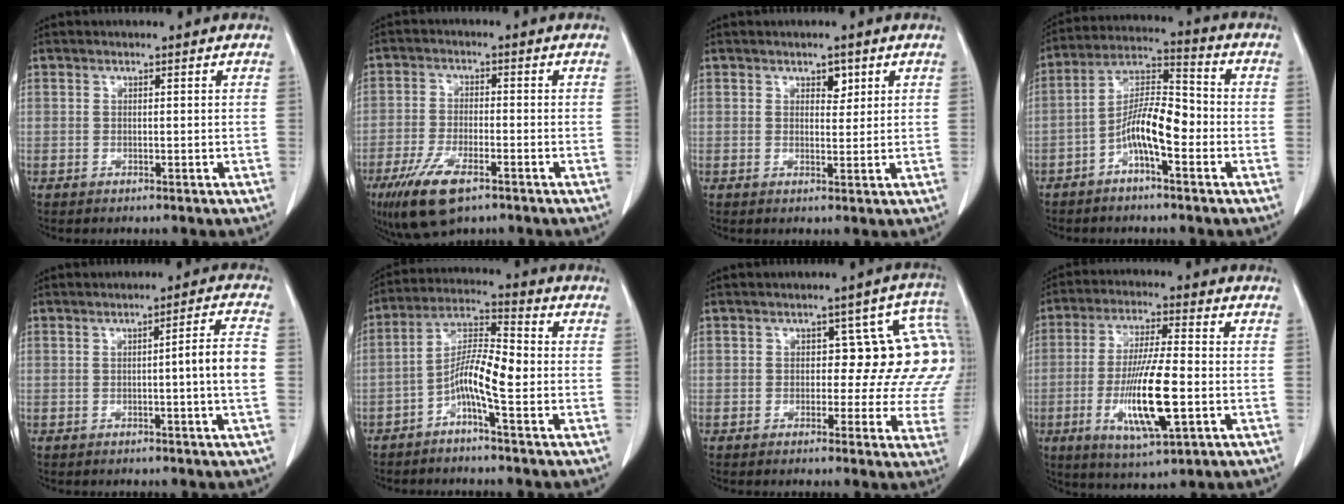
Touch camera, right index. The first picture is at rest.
{"total": 9.0, "force": [-5.3, 3.0, 6.6], "torque": [-0.135, -0.016, -0.092]}
{"total": 2.1, "force": [1.2, 1.2, 1.2], "torque": [-0.013, -0.001, 0.018]}
{"total": 9.4, "force": [-3.5, 2.4, 8.4], "torque": [-0.162, 0.024, -0.063]}
{"total": 5.8, "force": [-0.7, -0.7, 5.7], "torque": [-0.078, 0.006, -0.012]}
{"total": 8.0, "force": [-2.8, 0.9, 7.5], "torque": [-0.144, 0.021, -0.057]}
{"total": 10.8, "force": [1.8, 5.5, 9.1], "torque": [-0.089, 0.029, 0.014]}
{"total": 13.1, "force": [-3.1, 2.0, 12.6], "torque": [-0.242, -0.015, -0.053]}